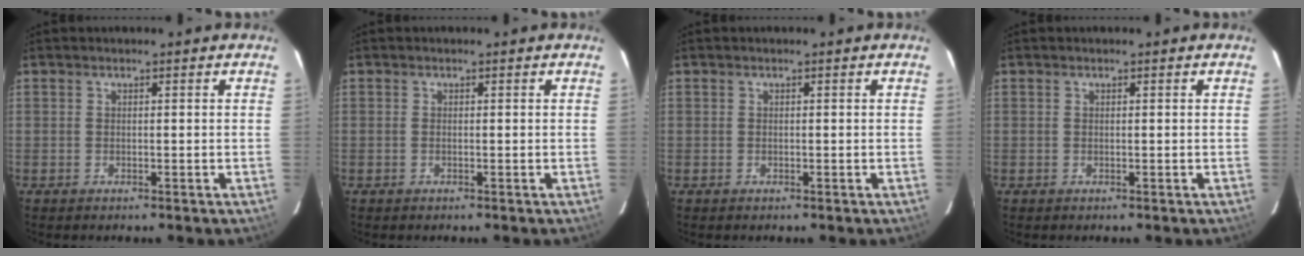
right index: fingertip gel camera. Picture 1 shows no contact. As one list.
[{"total": 0.0}, {"total": 0.0}, {"total": 0.0}]